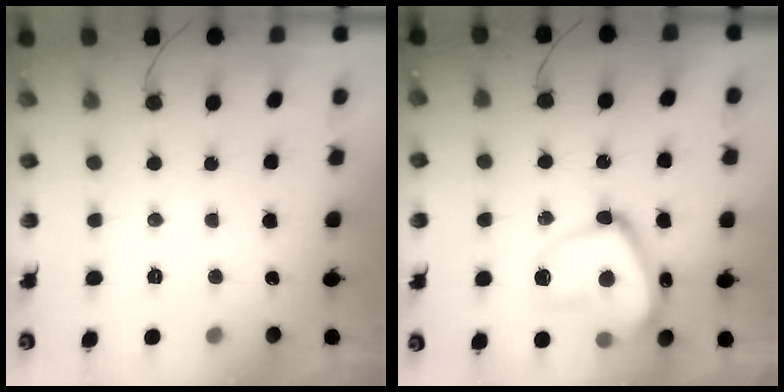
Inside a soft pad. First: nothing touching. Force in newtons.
{"total": 19.8, "press": 19.7, "slide": 1.7}